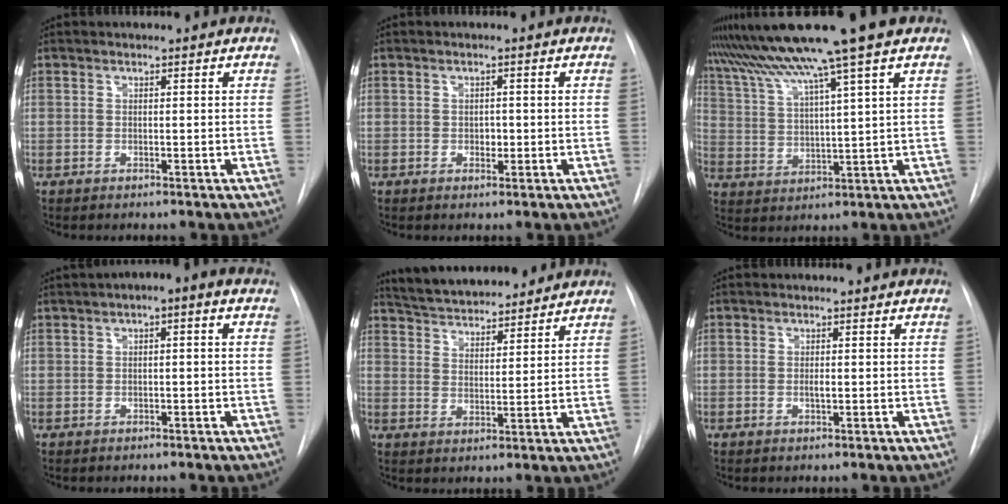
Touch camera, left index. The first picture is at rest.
{"total": 1.3, "force": [-0.2, 1.0, 0.9], "torque": [-0.012, 0.002, 0.000]}
{"total": 13.2, "force": [10.0, -2.4, 8.2], "torque": [-0.145, 0.014, 0.165]}
{"total": 3.6, "force": [1.3, 0.8, 3.3], "torque": [-0.048, 0.020, 0.014]}
{"total": 14.0, "force": [12.8, 2.9, 4.8], "torque": [-0.077, 0.024, 0.202]}
{"total": 0.8, "force": [0.0, 0.2, 0.8], "torque": [-0.014, -0.002, 0.000]}